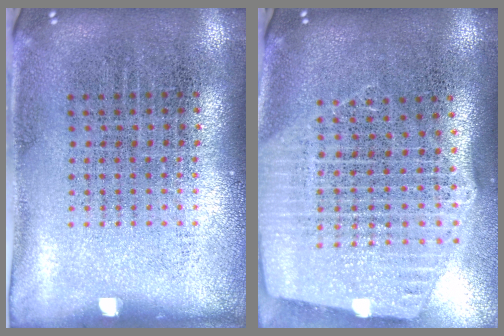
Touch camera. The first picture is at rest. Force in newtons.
{"total": 2.6, "press": 2.2, "slide": 1.4}